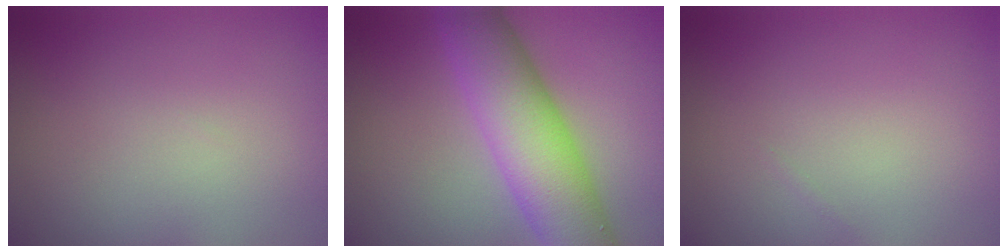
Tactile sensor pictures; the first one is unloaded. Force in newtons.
{"total": 9.1, "press": 9.1, "slide": 0.4}
{"total": 0.0}